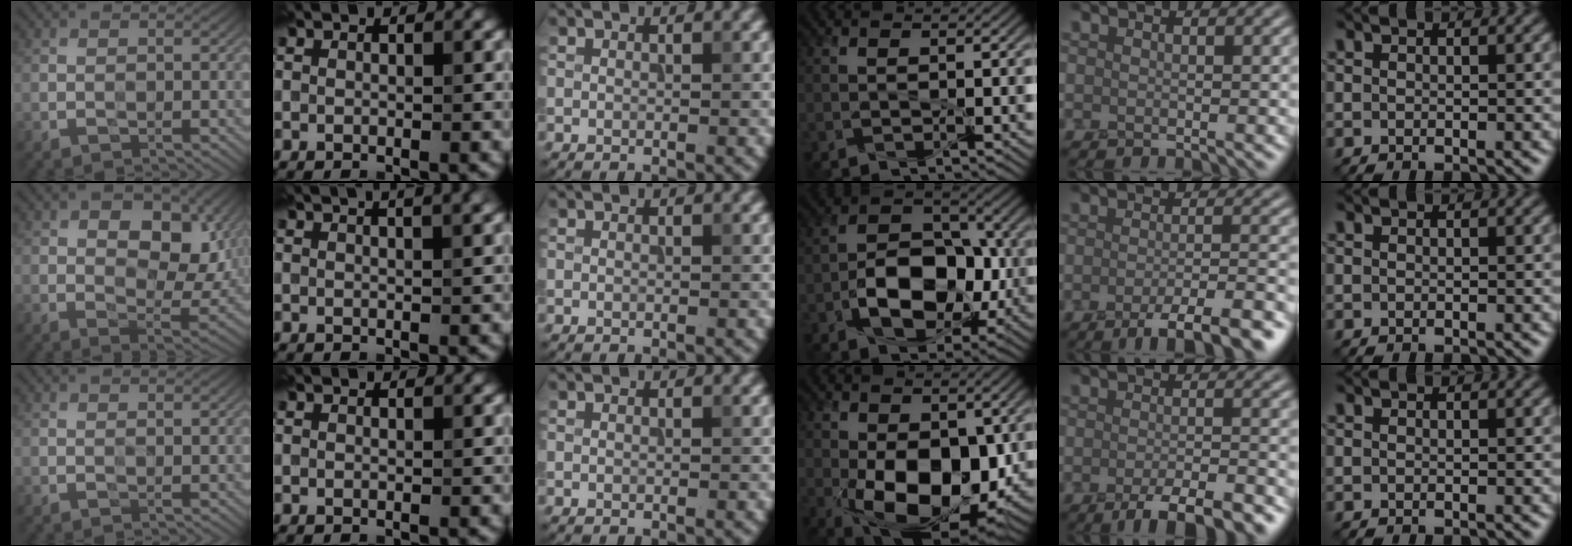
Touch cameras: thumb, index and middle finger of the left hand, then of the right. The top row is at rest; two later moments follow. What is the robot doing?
{"motion": "peel", "object": "velcro strap"}